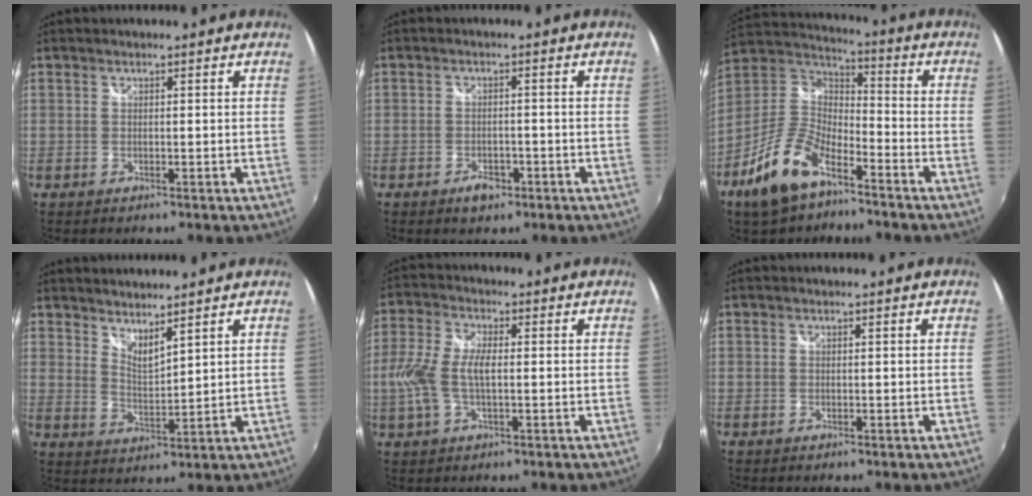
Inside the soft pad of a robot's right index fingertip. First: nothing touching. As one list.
[{"total": 3.5, "force": [-2.1, 2.1, 1.9], "torque": [-0.040, -0.002, -0.032]}, {"total": 15.2, "force": [-9.1, 6.8, 10.0], "torque": [-0.221, -0.009, -0.176]}, {"total": 5.1, "force": [4.6, 0.7, 2.1], "torque": [-0.031, -0.008, 0.080]}, {"total": 8.6, "force": [-0.7, 3.6, 7.8], "torque": [-0.171, 0.004, -0.015]}, {"total": 0.0}]